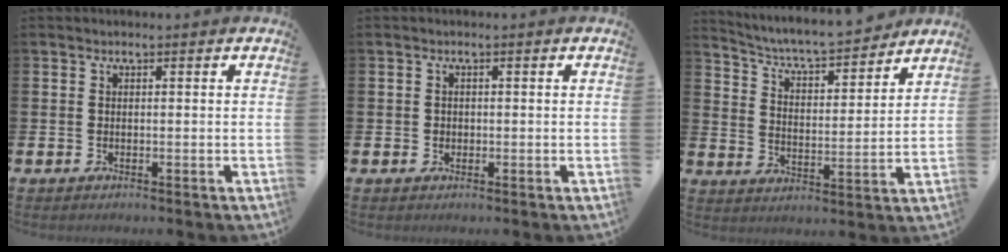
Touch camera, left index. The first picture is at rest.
{"total": 0.8, "force": [0.1, 0.8, 0.2], "torque": [0.004, 0.005, -0.002]}
{"total": 6.3, "force": [6.1, 0.6, 1.7], "torque": [-0.066, -0.048, 0.101]}